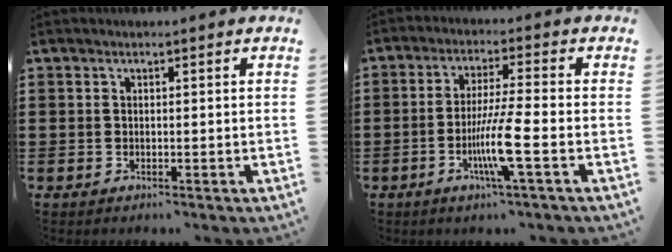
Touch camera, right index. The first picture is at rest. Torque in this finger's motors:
{"motor_torque": [1.90, 0.24, 0.51, 0.12]}